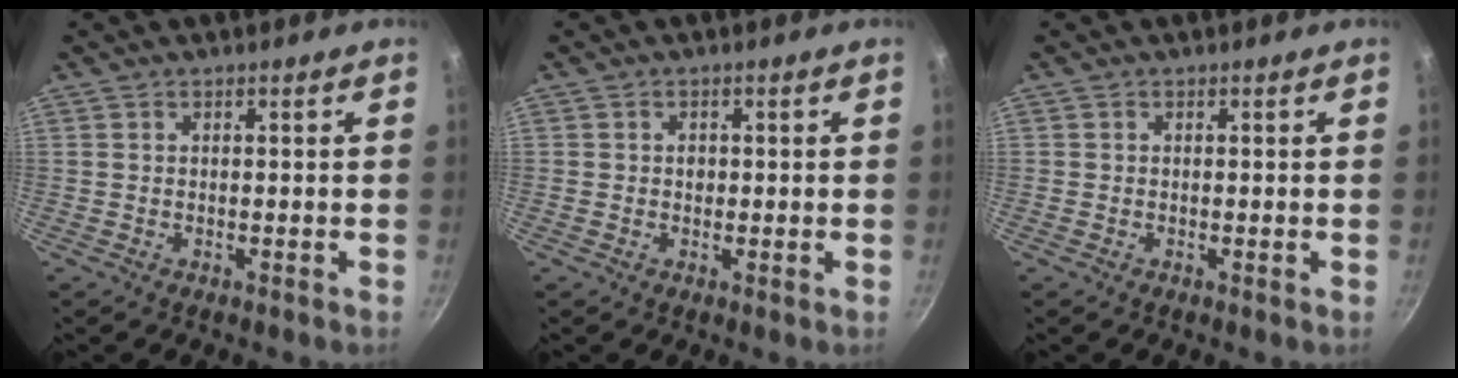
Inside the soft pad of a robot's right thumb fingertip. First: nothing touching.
{"total": 1.3, "force": [0.0, 1.2, 0.6], "torque": [-0.002, 0.002, -0.002]}
{"total": 0.0}